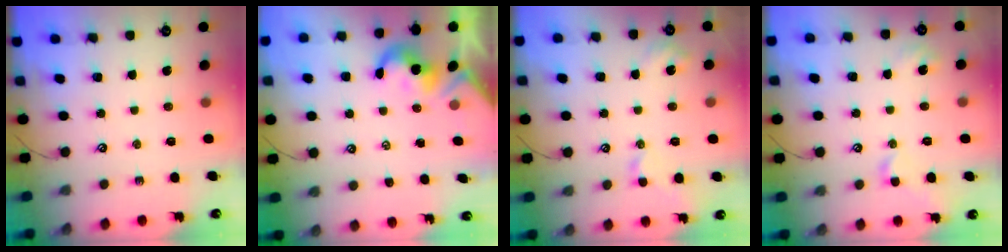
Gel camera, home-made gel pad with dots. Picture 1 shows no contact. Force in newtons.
{"total": 2.1, "press": 2.1, "slide": 0.4}
{"total": 3.9, "press": 3.8, "slide": 0.7}
{"total": 2.9, "press": 2.8, "slide": 0.6}